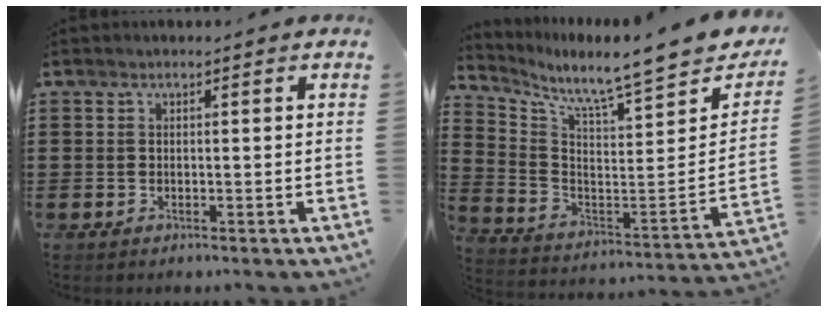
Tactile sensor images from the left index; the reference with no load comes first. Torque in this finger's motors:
{"motor_torque": [2.14, 0.00, 0.32, 0.12]}